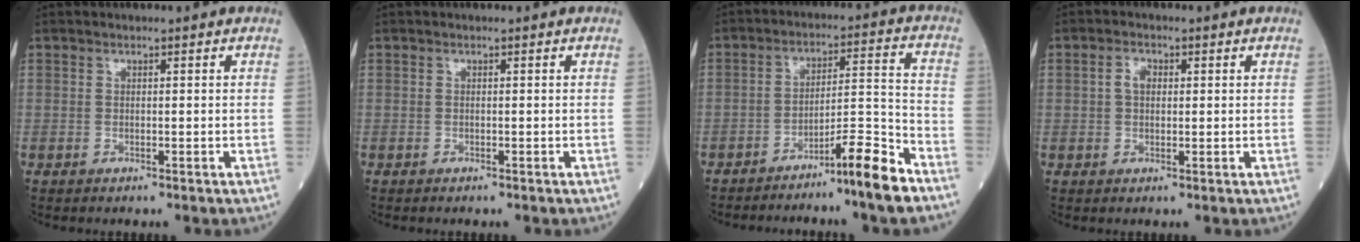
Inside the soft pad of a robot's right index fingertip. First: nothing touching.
{"total": 0.0}
{"total": 8.3, "force": [-6.2, -0.8, 5.4], "torque": [-0.076, 0.007, -0.106]}
{"total": 2.3, "force": [0.5, 1.5, 1.7], "torque": [-0.036, 0.008, 0.008]}